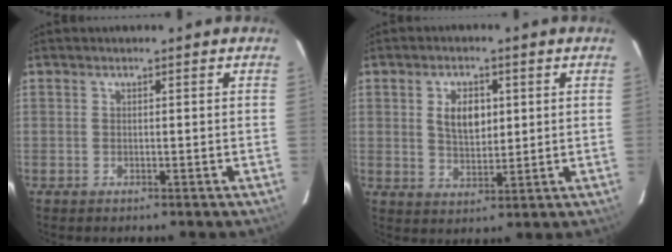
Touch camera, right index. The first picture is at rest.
{"total": 6.2, "force": [1.6, 3.7, 4.8], "torque": [-0.083, 0.005, 0.033]}